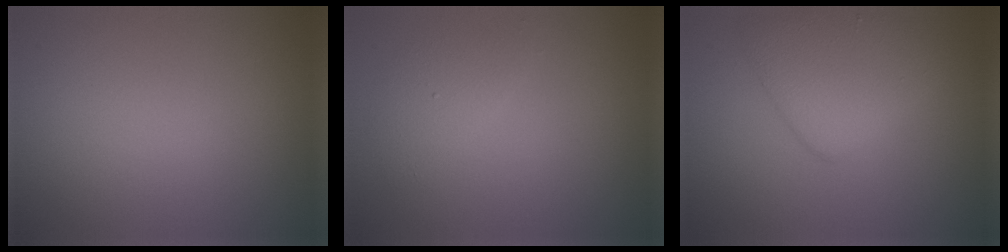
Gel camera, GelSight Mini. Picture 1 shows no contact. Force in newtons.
{"total": 1.7, "press": 1.7, "slide": 0.2}
{"total": 4.4, "press": 4.3, "slide": 0.1}